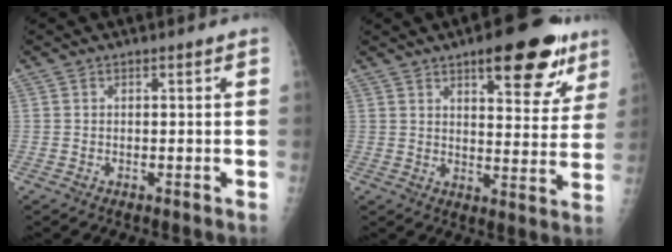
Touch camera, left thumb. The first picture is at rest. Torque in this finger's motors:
{"motor_torque": [1.65, 1.44, 1.24, -0.76, 0.21]}